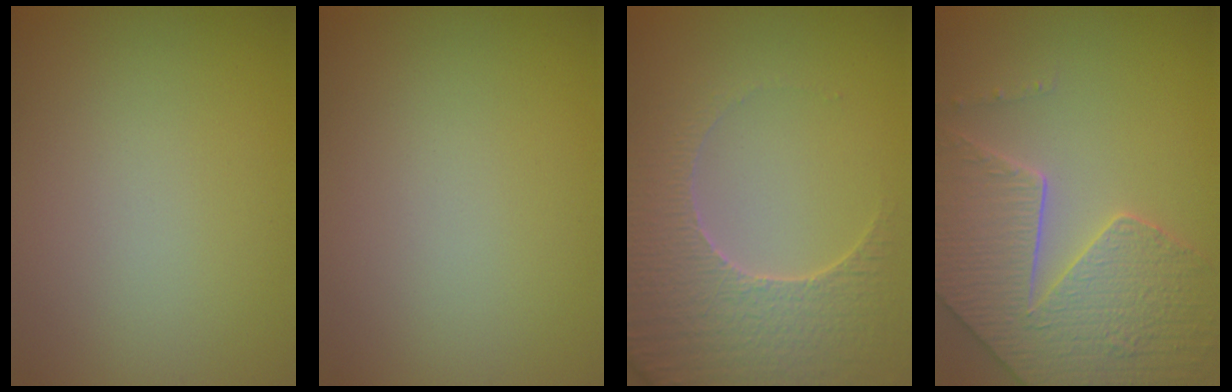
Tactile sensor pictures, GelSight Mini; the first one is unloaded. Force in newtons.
{"total": 0.0}
{"total": 4.9, "press": 4.7, "slide": 1.4}
{"total": 7.0, "press": 5.9, "slide": 3.9}